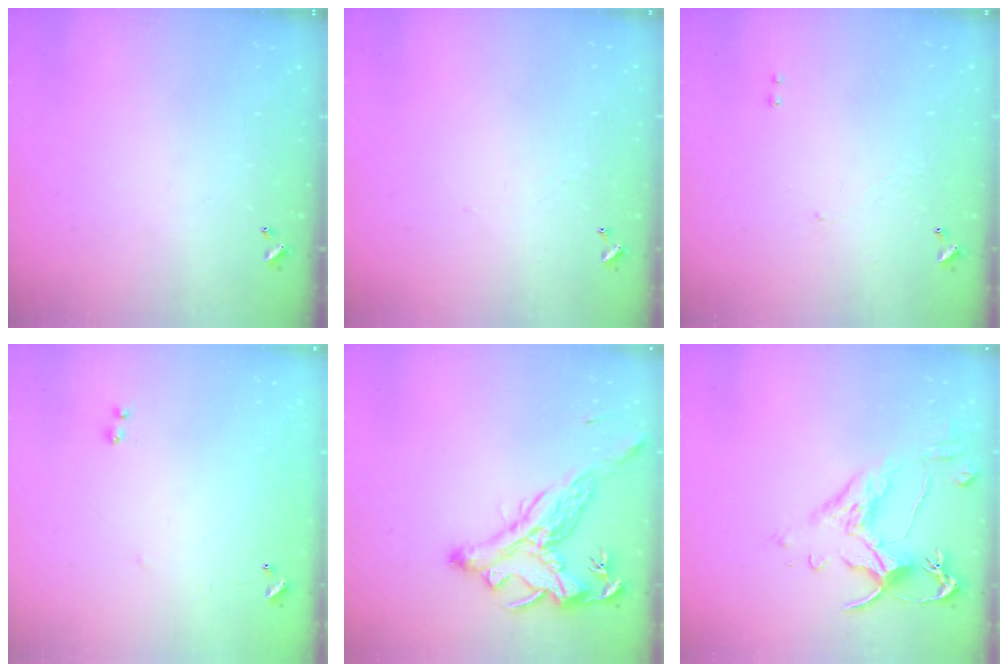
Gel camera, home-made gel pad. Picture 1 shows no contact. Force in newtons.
{"total": 1.7, "press": 1.7, "slide": 0.4}
{"total": 1.3, "press": 1.2, "slide": 0.5}
{"total": 7.4, "press": 7.3, "slide": 0.6}
{"total": 4.1, "press": 3.9, "slide": 1.2}
{"total": 3.2, "press": 2.9, "slide": 1.4}